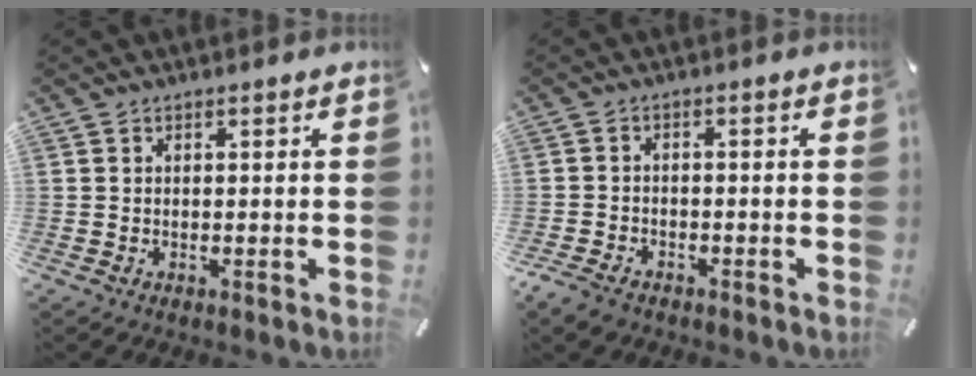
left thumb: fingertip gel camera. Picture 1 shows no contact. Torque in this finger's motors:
{"motor_torque": [-0.36, 0.60, 0.35, 0.26, 0.09]}